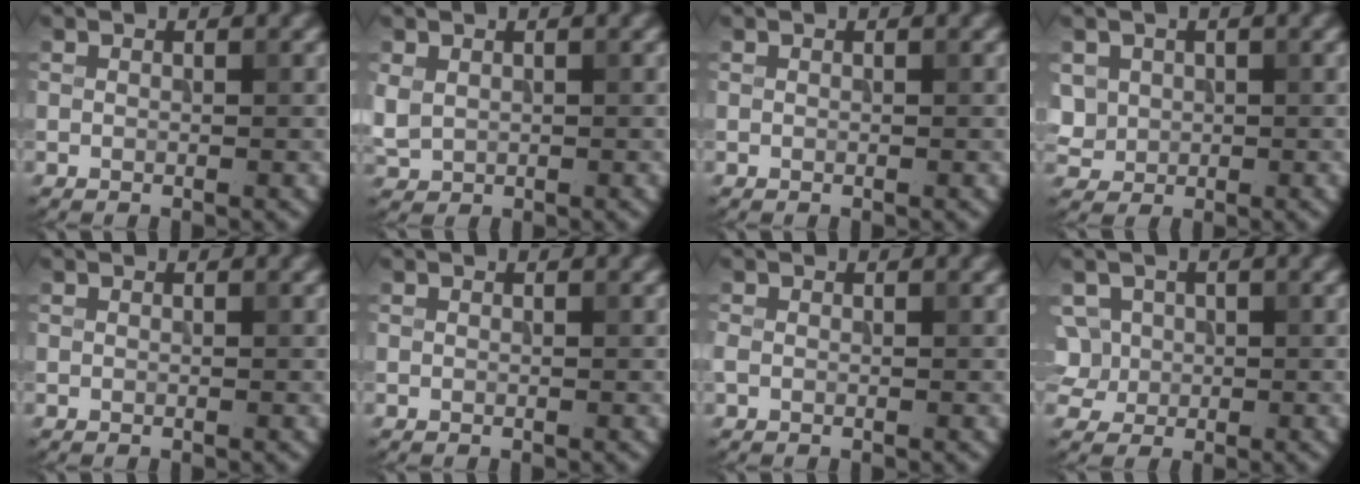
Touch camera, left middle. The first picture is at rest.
{"total": 1.7, "force": [0.4, 1.4, 0.9], "torque": [-0.025, -0.001, 0.012]}
{"total": 0.0}
{"total": 2.6, "force": [0.5, 2.4, 0.9], "torque": [-0.020, 0.001, 0.021]}
{"total": 0.0}
{"total": 0.0}
{"total": 0.9, "force": [-0.2, 0.7, 0.5], "torque": [-0.013, -0.002, -0.008]}
{"total": 4.0, "force": [0.6, 3.5, 1.7], "torque": [-0.034, 0.015, 0.017]}